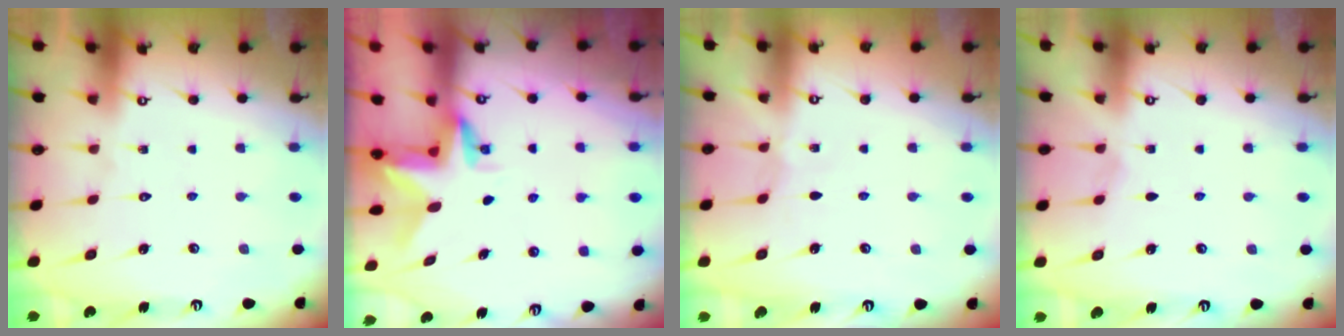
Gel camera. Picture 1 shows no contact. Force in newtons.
{"total": 3.2, "press": 3.2, "slide": 0.4}
{"total": 2.3, "press": 2.3, "slide": 0.4}
{"total": 3.8, "press": 2.9, "slide": 2.4}